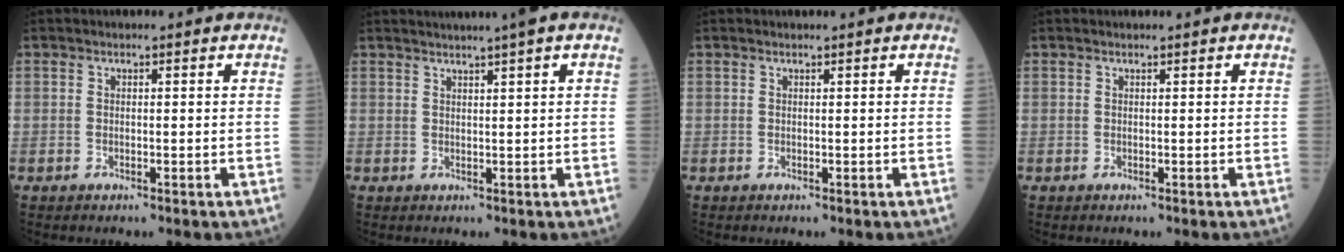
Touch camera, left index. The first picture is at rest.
{"total": 4.4, "force": [3.4, -1.0, 2.6], "torque": [-0.039, 0.014, 0.053]}
{"total": 0.7, "force": [0.7, 0.0, 0.2], "torque": [-0.005, 0.006, 0.013]}
{"total": 0.7, "force": [0.7, 0.0, 0.2], "torque": [-0.005, 0.007, 0.012]}